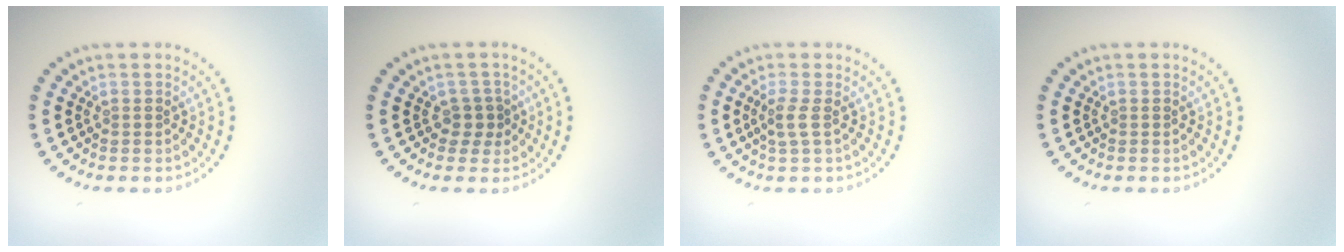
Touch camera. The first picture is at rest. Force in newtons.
{"total": 1.8, "press": 1.4, "slide": 1.1}
{"total": 1.6, "press": 1.4, "slide": 0.9}
{"total": 0.0}